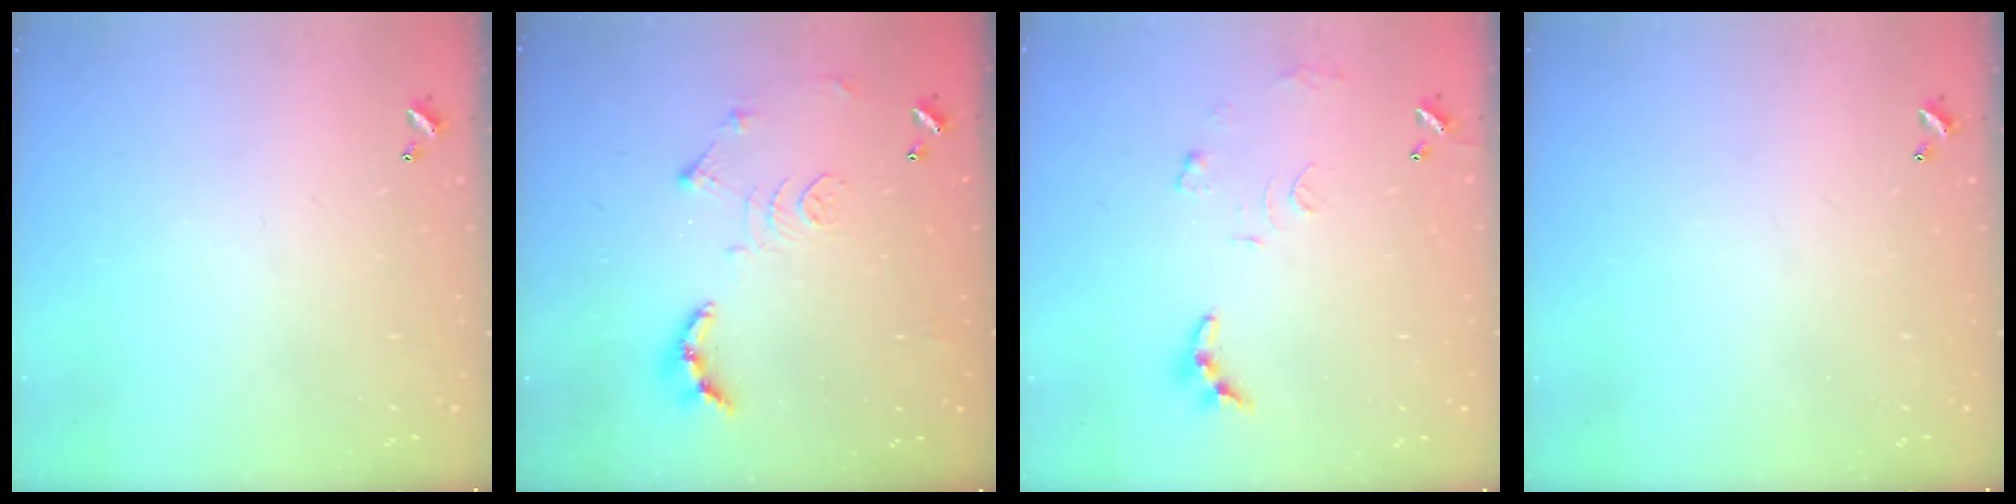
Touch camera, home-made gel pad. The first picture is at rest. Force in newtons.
{"total": 12.0, "press": 11.9, "slide": 1.3}
{"total": 9.3, "press": 9.3, "slide": 0.6}
{"total": 0.0}